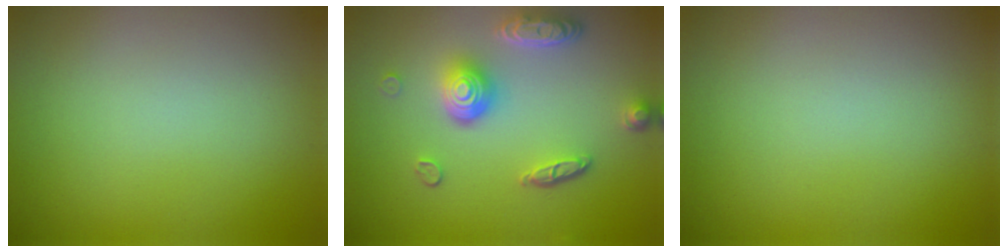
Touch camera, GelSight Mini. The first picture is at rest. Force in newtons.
{"total": 5.0, "press": 3.7, "slide": 3.3}
{"total": 0.0}